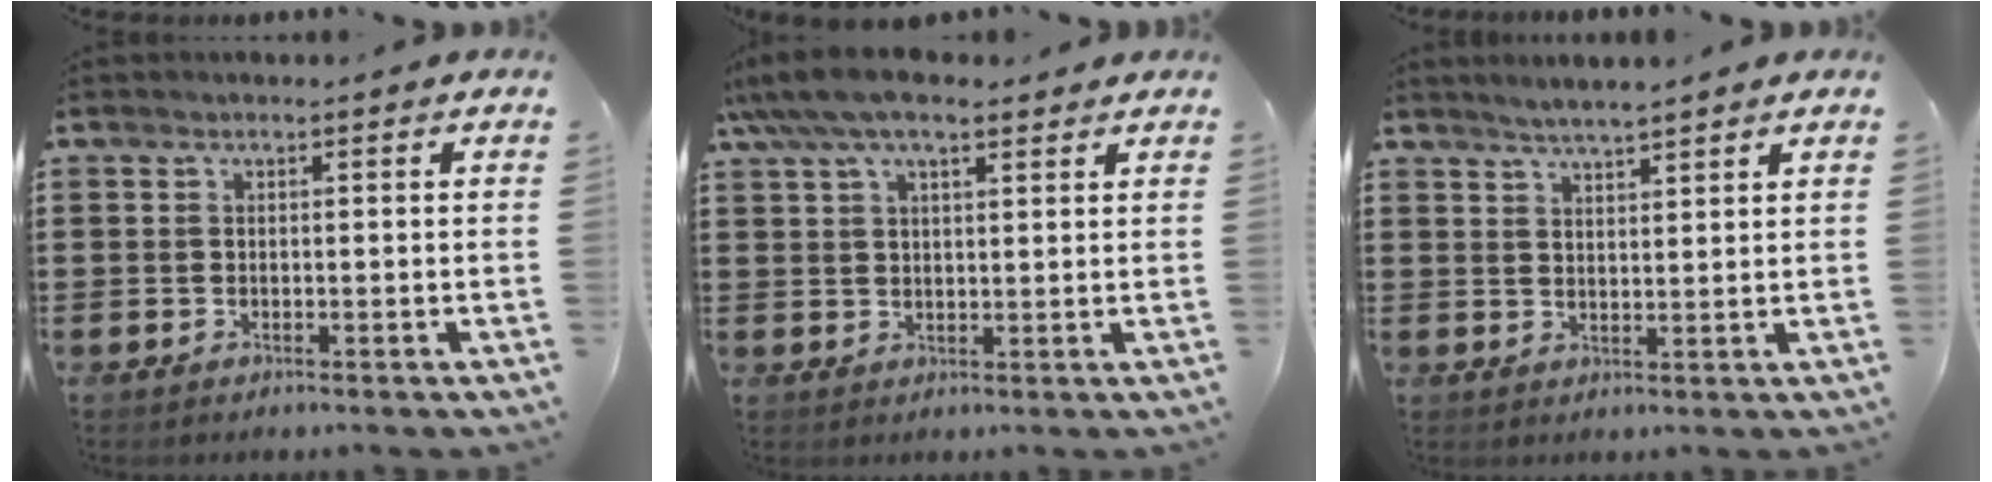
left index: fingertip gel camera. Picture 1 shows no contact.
{"total": 7.4, "force": [5.5, 2.4, 4.4], "torque": [-0.098, -0.001, 0.101]}
{"total": 2.6, "force": [2.5, -0.3, 0.6], "torque": [-0.018, -0.005, 0.046]}